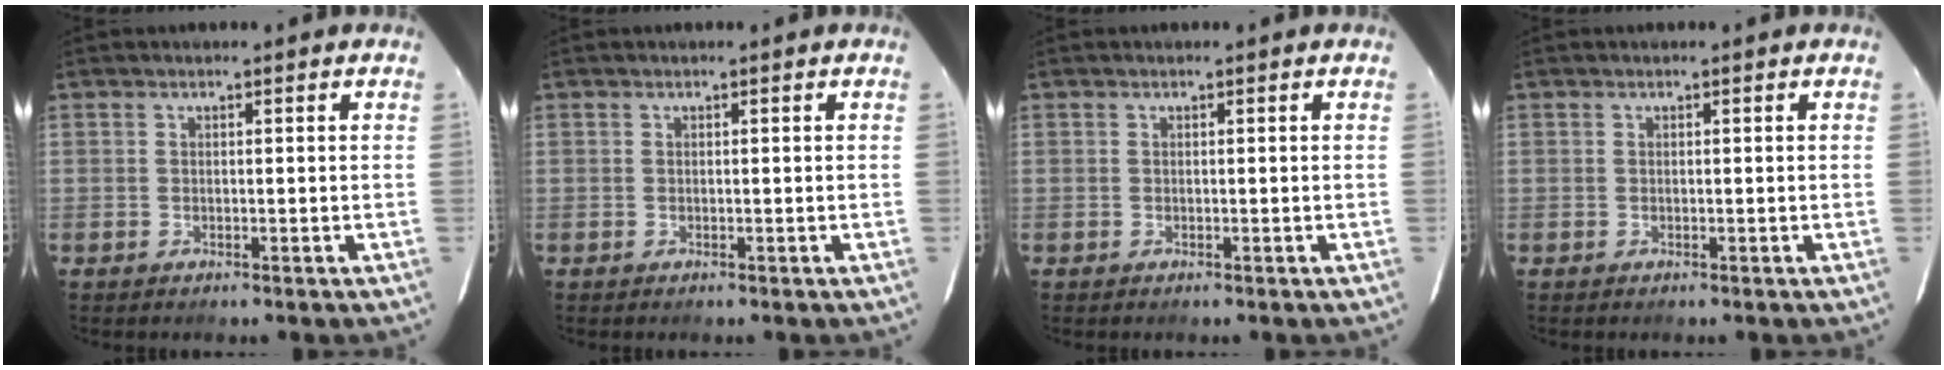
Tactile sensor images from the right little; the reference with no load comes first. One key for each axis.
{"total": 0.0}
{"total": 0.0}
{"total": 0.0}